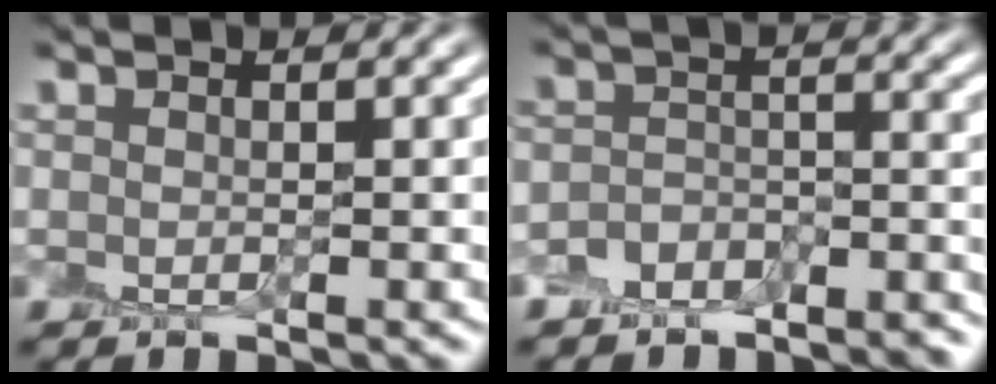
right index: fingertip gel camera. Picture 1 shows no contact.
{"total": 4.1, "force": [-3.7, 1.6, 0.3], "torque": [0.002, 0.002, -0.063]}